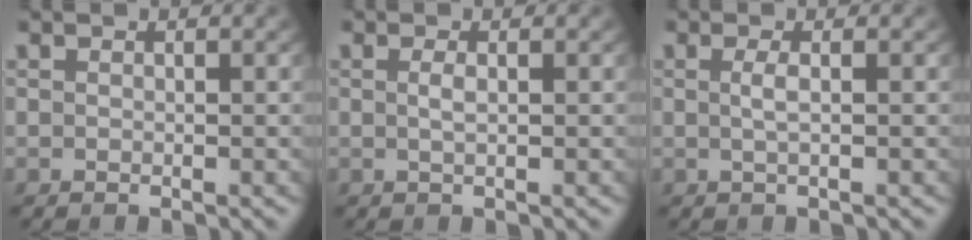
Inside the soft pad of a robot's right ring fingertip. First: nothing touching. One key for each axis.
{"total": 0.9, "fx": -0.1, "fy": -0.1, "fz": 0.9, "tx": -0.025, "ty": -0.010, "tz": 0.004}
{"total": 1.3, "fx": -0.1, "fy": -0.1, "fz": 1.2, "tx": -0.031, "ty": -0.008, "tz": 0.003}